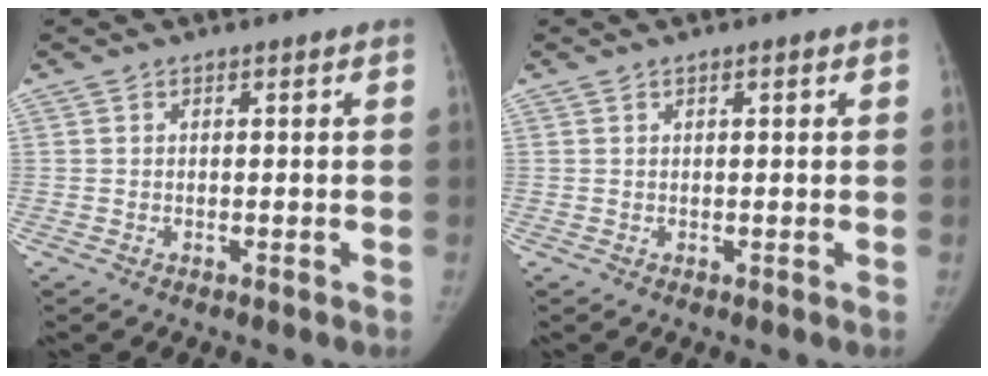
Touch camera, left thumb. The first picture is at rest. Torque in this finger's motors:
{"motor_torque": [-0.55, -0.05, -0.49, 0.23, -0.02]}